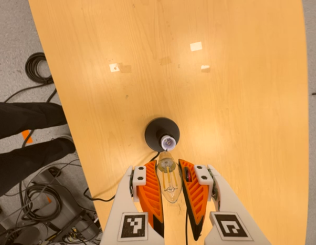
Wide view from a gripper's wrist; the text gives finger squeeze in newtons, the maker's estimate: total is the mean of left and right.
{"total": 21.0, "left": 23.4, "right": 18.7}